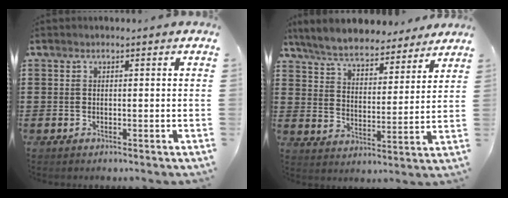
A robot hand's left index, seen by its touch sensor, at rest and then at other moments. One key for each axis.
{"total": 7.1, "fx": 6.7, "fy": 0.9, "fz": 2.0, "tx": -0.071, "ty": -0.037, "tz": 0.119}